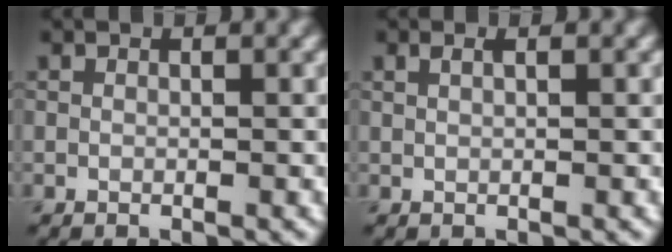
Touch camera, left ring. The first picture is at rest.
{"total": 0.9, "force": [0.5, 0.2, 0.7], "torque": [-0.015, 0.002, 0.009]}